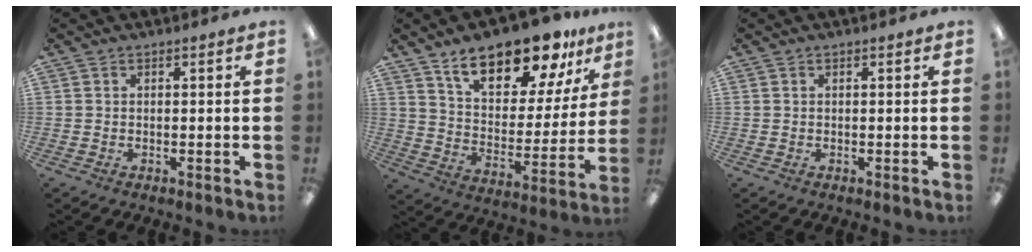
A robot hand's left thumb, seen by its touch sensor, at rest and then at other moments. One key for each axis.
{"total": 19.1, "fx": 14.6, "fy": 7.4, "fz": 9.9, "tx": -0.159, "ty": -0.088, "tz": 0.250}
{"total": 0.0}